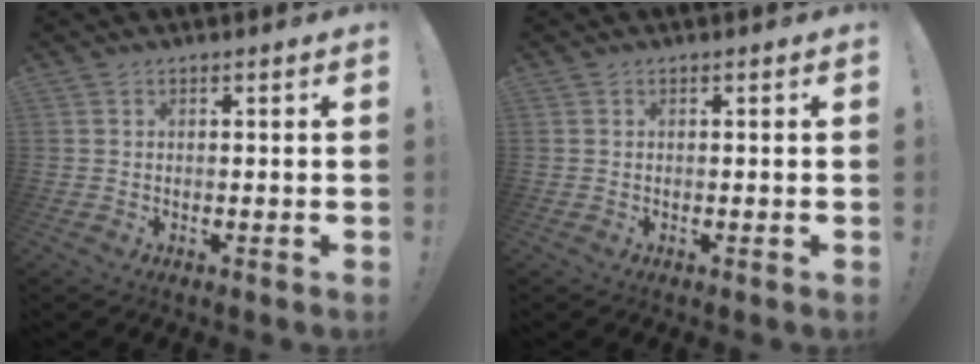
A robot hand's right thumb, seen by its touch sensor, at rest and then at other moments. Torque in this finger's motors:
{"motor_torque": [-0.06, 0.06, 0.00, 0.00, 0.00]}